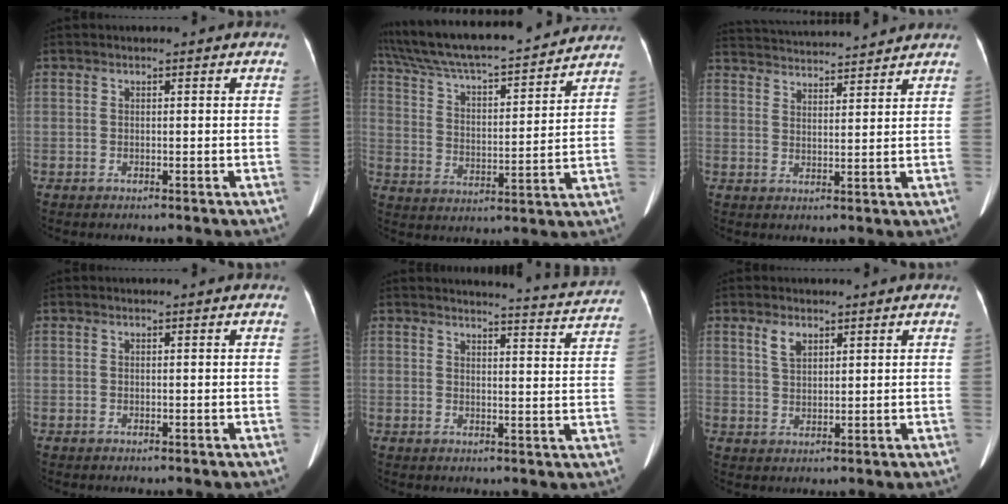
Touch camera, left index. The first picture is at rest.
{"total": 22.2, "force": [20.1, 2.4, 9.1], "torque": [-0.162, 0.006, 0.305]}
{"total": 15.1, "force": [14.4, 0.8, 4.3], "torque": [-0.083, 0.019, 0.218]}
{"total": 0.0}
{"total": 9.7, "force": [9.6, -0.8, 0.9], "torque": [-0.014, -0.053, 0.103]}
{"total": 3.2, "force": [1.9, 1.5, 2.0], "torque": [-0.042, -0.002, 0.047]}